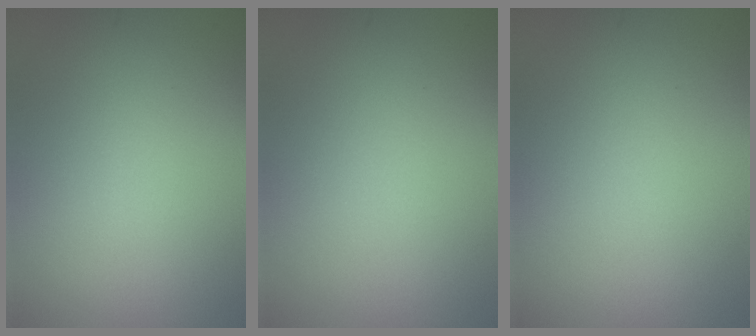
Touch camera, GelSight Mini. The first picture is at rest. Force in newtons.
{"total": 0.0}
{"total": 0.0}